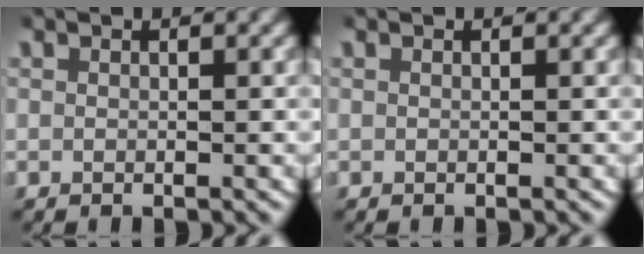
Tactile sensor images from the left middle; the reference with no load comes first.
{"total": 0.0}